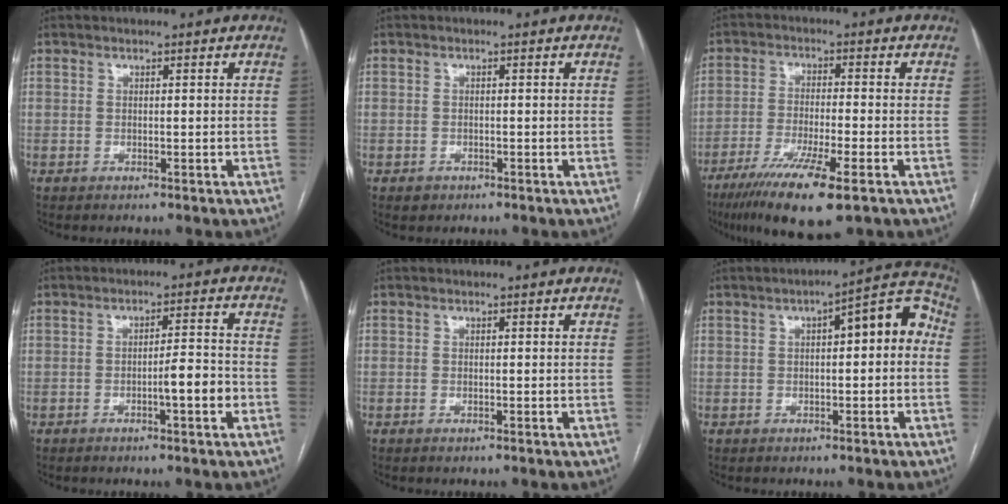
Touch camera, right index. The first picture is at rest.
{"total": 1.4, "force": [-0.8, 1.1, 0.2], "torque": [-0.002, 0.003, -0.010]}
{"total": 12.2, "force": [-7.2, 1.1, 9.8], "torque": [-0.172, -0.032, -0.119]}
{"total": 4.7, "force": [-1.8, 0.4, 4.4], "torque": [-0.063, 0.007, -0.025]}
{"total": 0.0}
{"total": 8.7, "force": [1.0, 2.4, 8.4], "torque": [-0.105, 0.040, 0.008]}